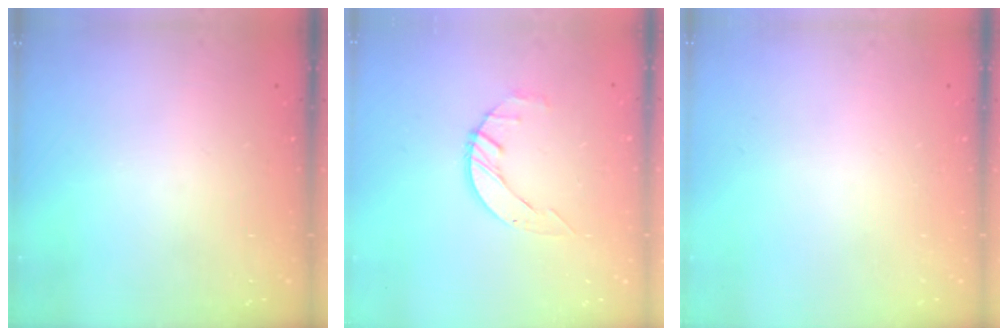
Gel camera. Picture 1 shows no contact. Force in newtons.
{"total": 2.7, "press": 2.7, "slide": 0.3}
{"total": 0.0}